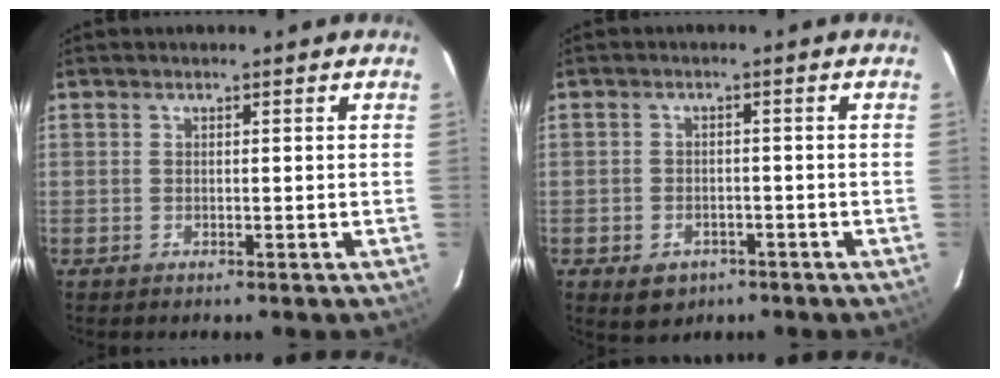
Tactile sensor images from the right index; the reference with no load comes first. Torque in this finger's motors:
{"motor_torque": [0.22, -0.08, 0.01, 0.00]}